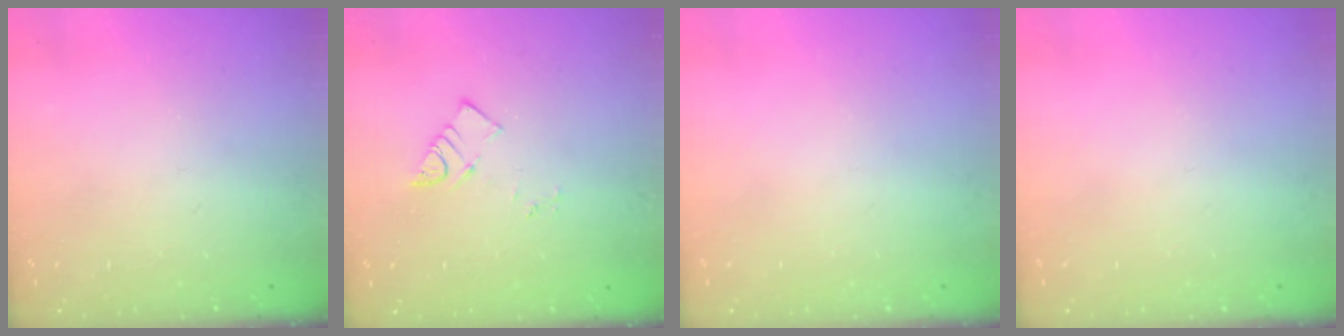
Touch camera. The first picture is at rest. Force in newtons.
{"total": 3.8, "press": 3.8, "slide": 0.2}
{"total": 0.0}
{"total": 0.0}